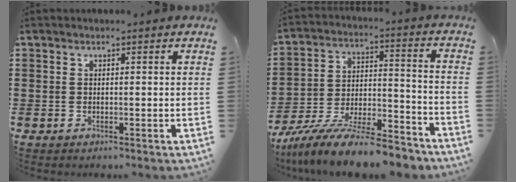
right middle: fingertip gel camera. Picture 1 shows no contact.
{"total": 12.2, "force": [-10.8, 1.4, 5.5], "torque": [-0.095, 0.028, -0.206]}